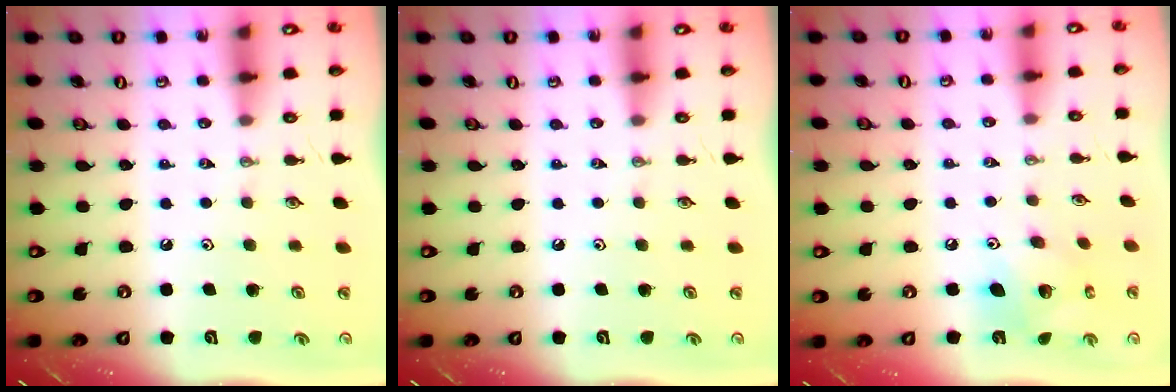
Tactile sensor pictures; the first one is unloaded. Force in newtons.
{"total": 0.0}
{"total": 10.8, "press": 10.7, "slide": 1.0}